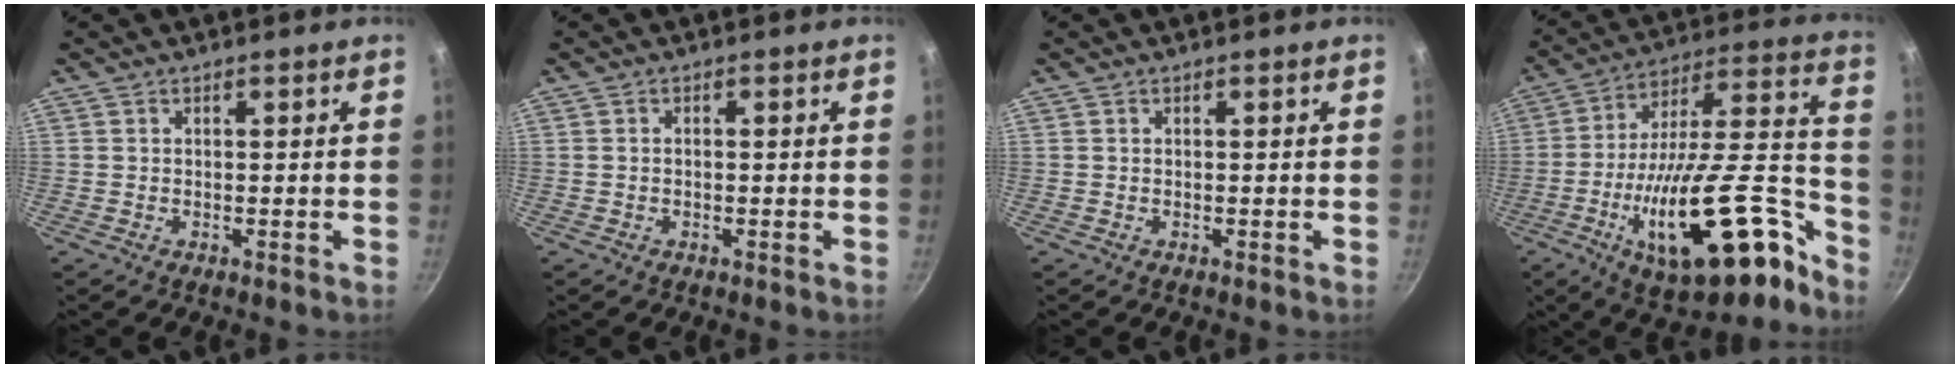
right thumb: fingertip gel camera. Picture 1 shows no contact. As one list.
[{"total": 0.6, "force": [-0.2, 0.3, 0.4], "torque": [-0.011, 0.006, -0.003]}, {"total": 0.0}, {"total": 27.6, "force": [-13.4, 10.8, 21.7], "torque": [-0.293, 0.081, -0.214]}]